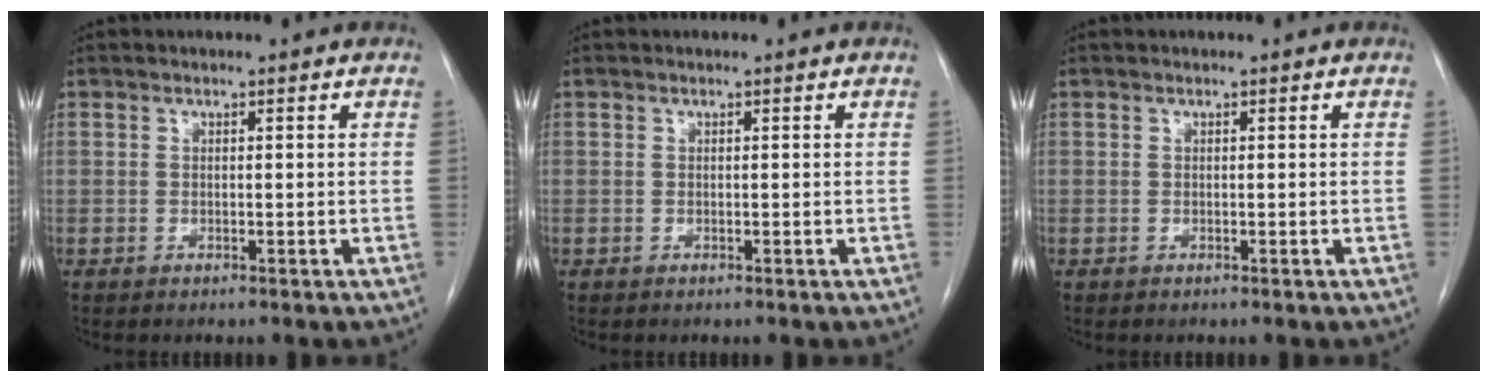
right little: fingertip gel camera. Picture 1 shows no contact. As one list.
[{"total": 0.0}, {"total": 0.0}]